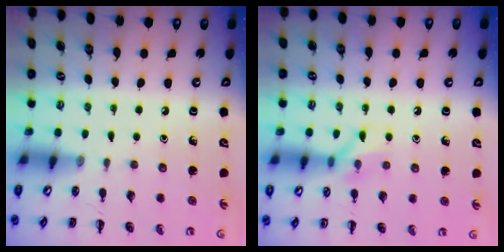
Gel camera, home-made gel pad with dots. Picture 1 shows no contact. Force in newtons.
{"total": 7.6, "press": 7.5, "slide": 0.7}